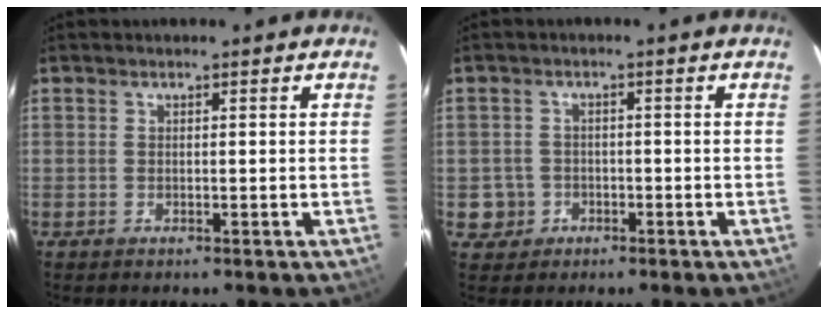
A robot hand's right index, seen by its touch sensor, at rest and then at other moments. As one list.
[{"total": 4.4, "force": [-1.4, 4.2, 0.2], "torque": [-0.014, 0.020, -0.018]}]